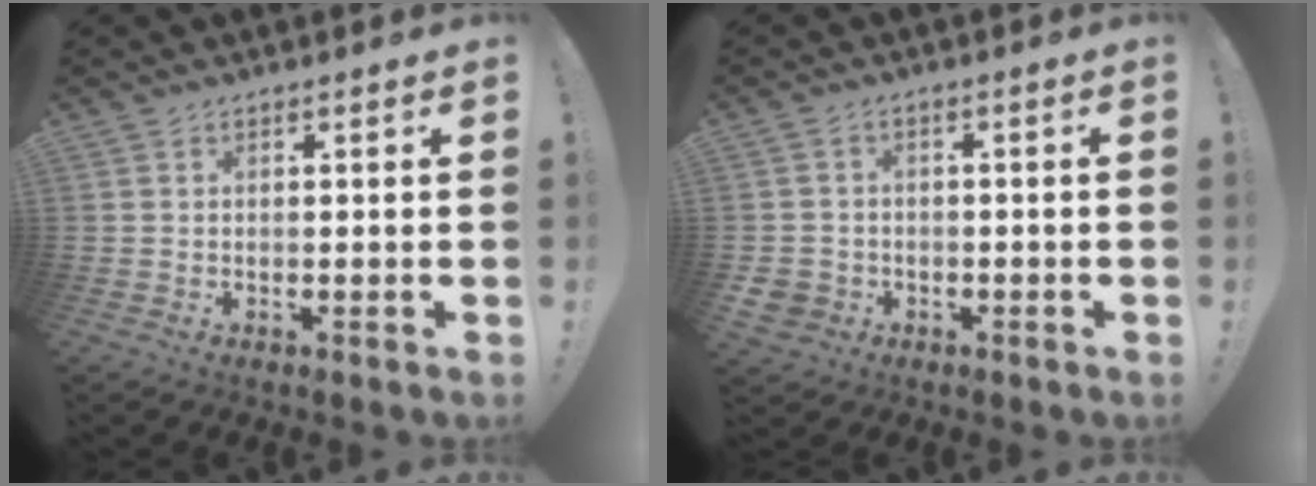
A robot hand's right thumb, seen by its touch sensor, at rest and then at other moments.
{"total": 3.8, "force": [-1.2, 3.4, 1.2], "torque": [-0.026, 0.003, -0.023]}